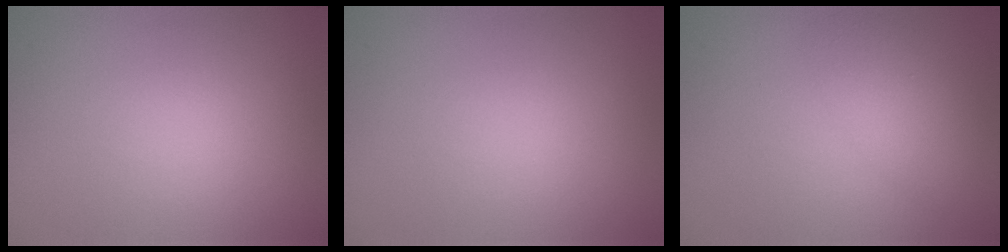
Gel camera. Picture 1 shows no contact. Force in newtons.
{"total": 0.0}
{"total": 2.7, "press": 2.7, "slide": 0.1}